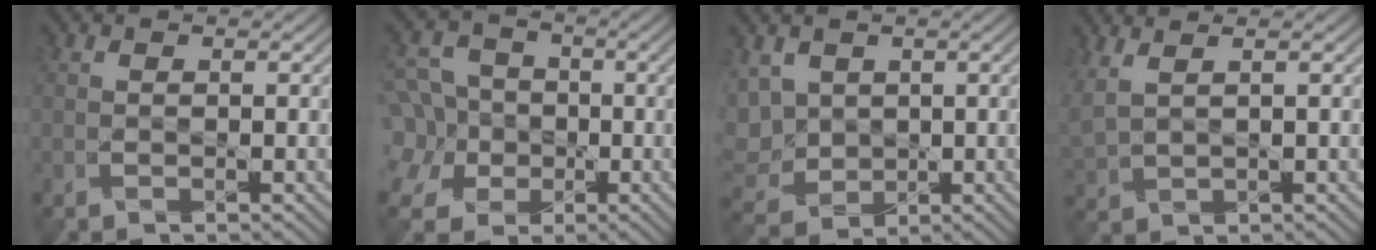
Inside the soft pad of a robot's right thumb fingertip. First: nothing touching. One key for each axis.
{"total": 10.9, "fx": -2.8, "fy": 9.3, "fz": 5.0, "tx": -0.157, "ty": -0.010, "tz": -0.072}
{"total": 6.5, "fx": 1.2, "fy": 4.9, "fz": 4.0, "tx": -0.151, "ty": 0.006, "tz": 0.024}
{"total": 3.2, "fx": 2.3, "fy": 0.7, "fz": 2.1, "tx": -0.076, "ty": 0.008, "tz": 0.055}